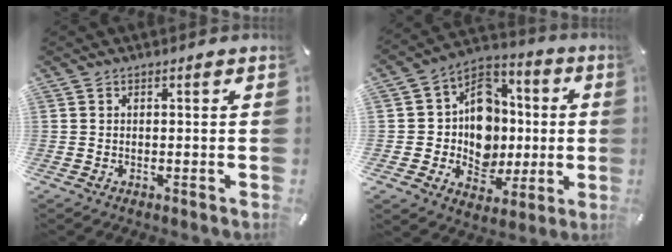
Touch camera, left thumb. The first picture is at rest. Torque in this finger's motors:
{"motor_torque": [0.50, 0.76, 0.83, 0.59, 0.14]}